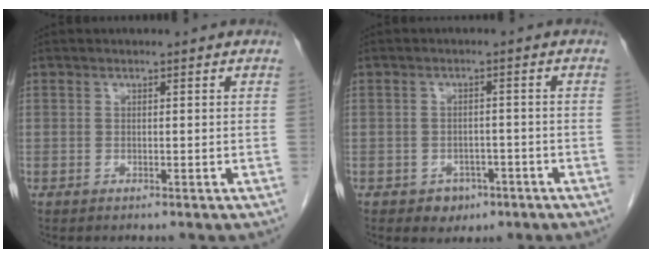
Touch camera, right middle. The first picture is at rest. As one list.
[{"total": 3.7, "force": [-2.0, 2.8, 1.4], "torque": [-0.011, 0.008, -0.019]}]